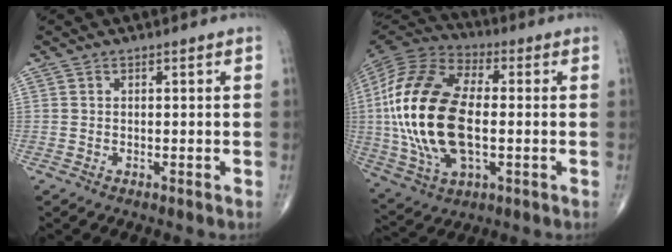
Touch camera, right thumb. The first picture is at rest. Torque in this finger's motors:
{"motor_torque": [-0.07, 2.15, 2.62, 0.15, 0.86]}